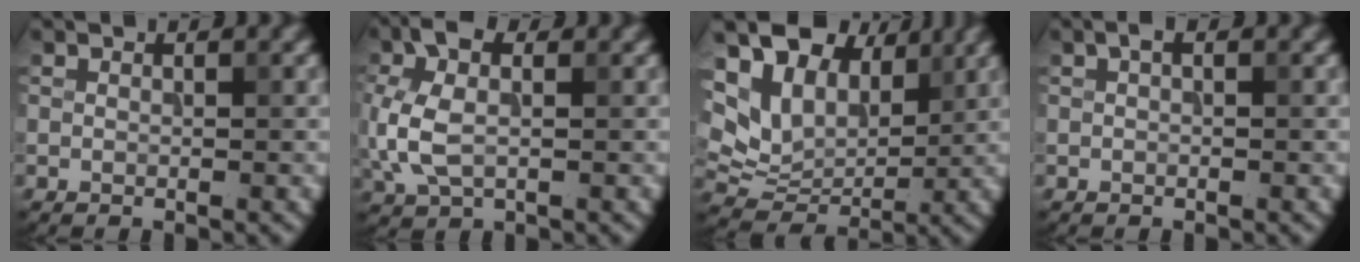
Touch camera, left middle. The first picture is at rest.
{"total": 5.9, "force": [-0.1, 3.5, 4.7], "torque": [-0.128, 0.008, -0.010]}
{"total": 9.3, "force": [4.5, 6.3, 5.2], "torque": [-0.120, 0.011, 0.082]}
{"total": 0.6, "force": [0.2, 0.3, 0.5], "torque": [-0.009, 0.004, 0.002]}